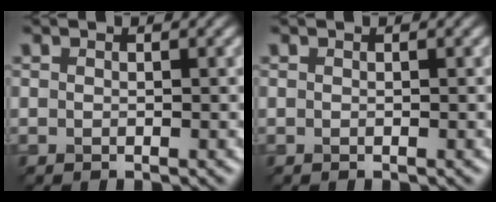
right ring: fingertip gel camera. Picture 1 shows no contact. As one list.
[{"total": 0.0}]